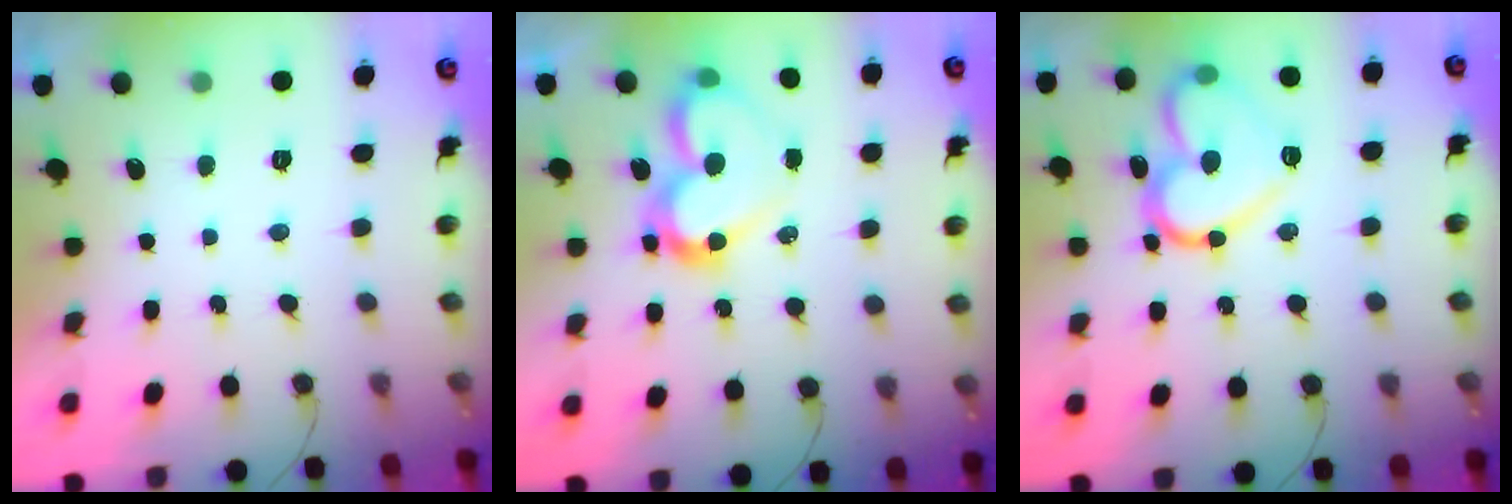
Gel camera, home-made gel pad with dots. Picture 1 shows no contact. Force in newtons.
{"total": 13.7, "press": 13.5, "slide": 2.7}
{"total": 18.4, "press": 18.4, "slide": 1.0}